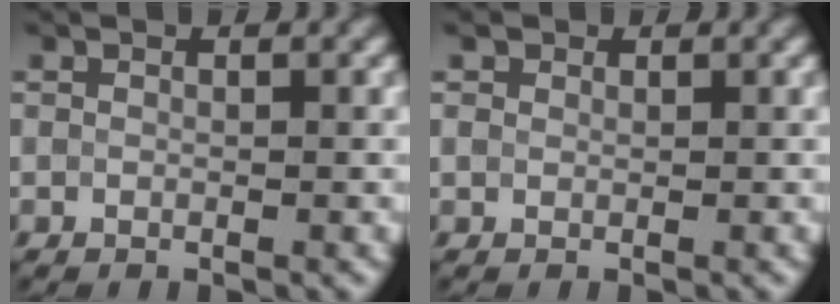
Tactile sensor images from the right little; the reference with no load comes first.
{"total": 1.1, "force": [0.6, 0.9, 0.4], "torque": [-0.011, 0.003, 0.004]}